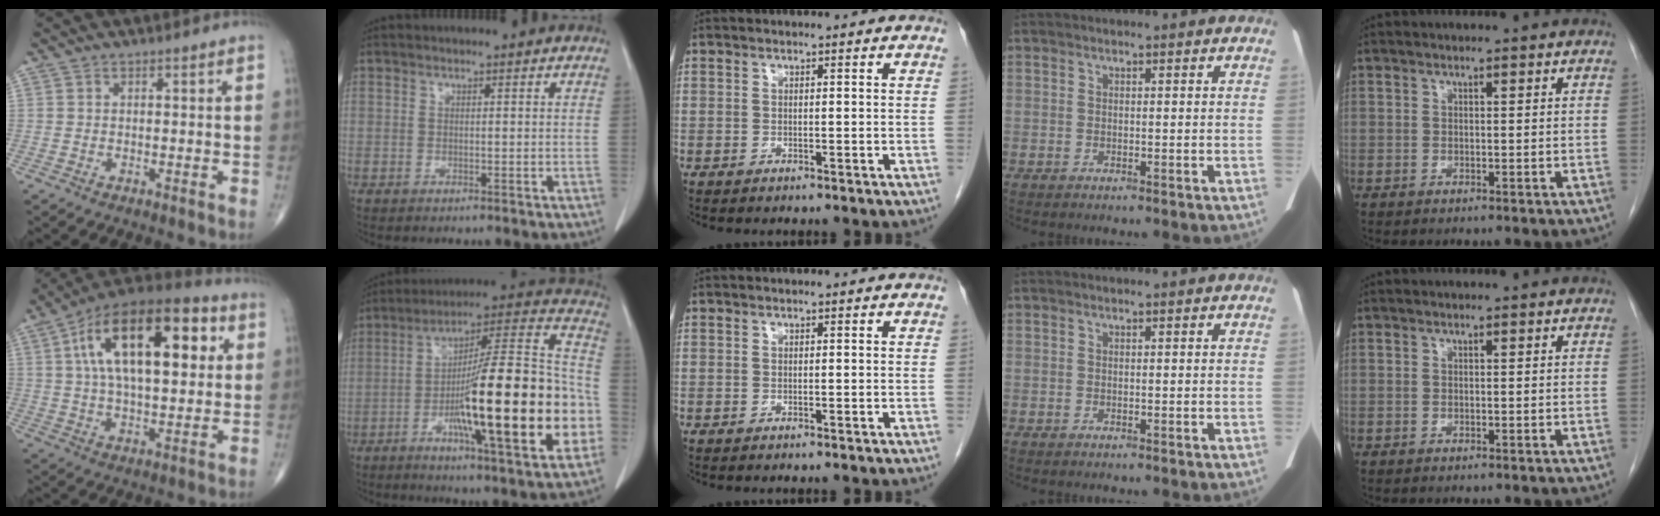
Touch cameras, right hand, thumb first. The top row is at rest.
{"thumb": {"total": 24.7, "force": [6.8, 11.5, 20.8], "torque": [-0.327, 0.017, 0.101]}, "index": {"total": 26.9, "force": [-6.3, 2.9, 26.0], "torque": [-0.346, 0.001, -0.106]}}